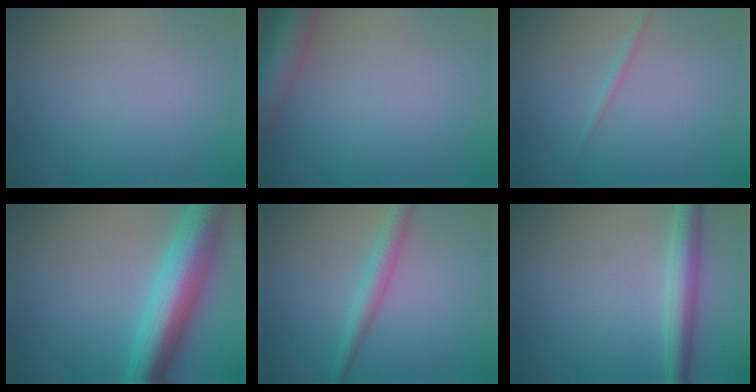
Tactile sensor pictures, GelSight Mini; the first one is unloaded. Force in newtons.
{"total": 6.4, "press": 6.4, "slide": 0.4}
{"total": 0.8, "press": 0.8, "slide": 0.1}
{"total": 9.4, "press": 9.4, "slide": 0.2}
{"total": 2.5, "press": 2.5, "slide": 0.1}
{"total": 3.9, "press": 3.9, "slide": 0.0}